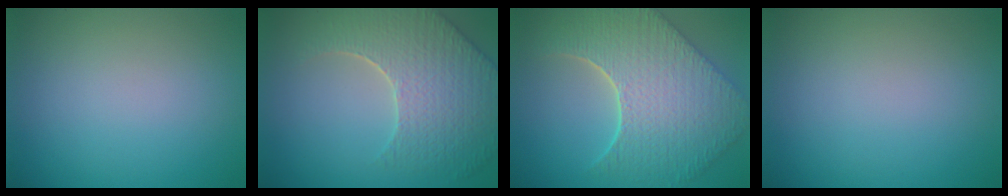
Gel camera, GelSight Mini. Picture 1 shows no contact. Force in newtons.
{"total": 7.2, "press": 5.6, "slide": 4.6}
{"total": 9.8, "press": 7.1, "slide": 6.7}
{"total": 0.0}